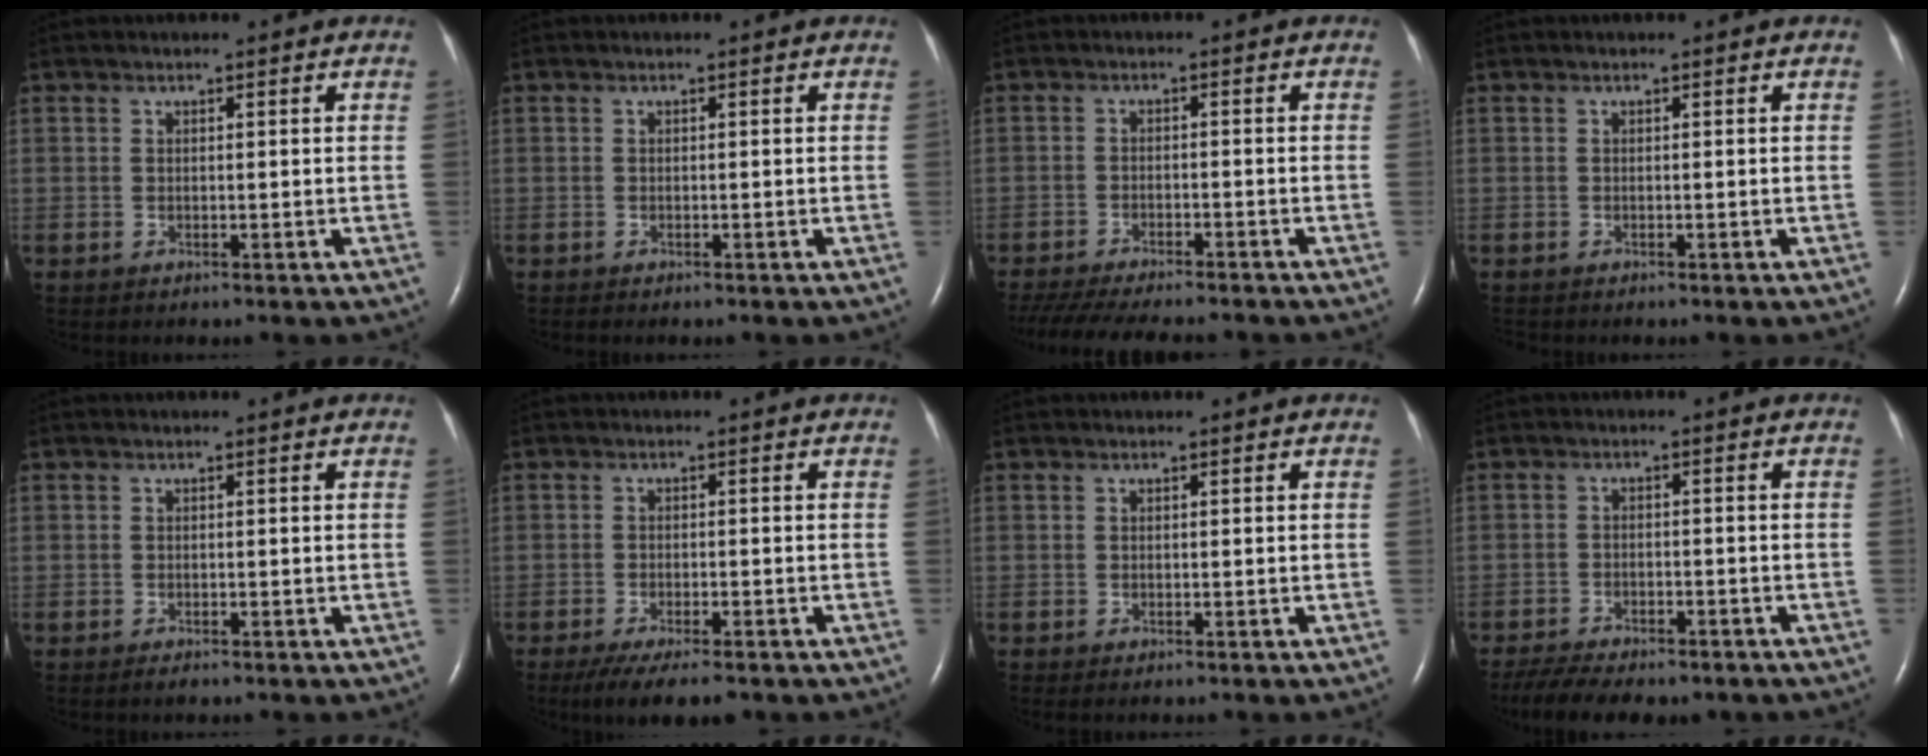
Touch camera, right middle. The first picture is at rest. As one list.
[{"total": 0.9, "force": [-0.8, 0.2, 0.5], "torque": [-0.009, -0.002, -0.008]}, {"total": 16.2, "force": [-14.1, 3.3, 7.2], "torque": [-0.162, -0.029, -0.198]}, {"total": 0.0}, {"total": 0.7, "force": [-0.6, 0.2, 0.4], "torque": [-0.010, -0.002, -0.007]}, {"total": 8.2, "force": [-6.3, 1.8, 5.0], "torque": [-0.076, -0.016, -0.095]}, {"total": 0.0}, {"total": 10.8, "force": [-8.9, 3.4, 5.1], "torque": [-0.089, -0.003, -0.129]}]